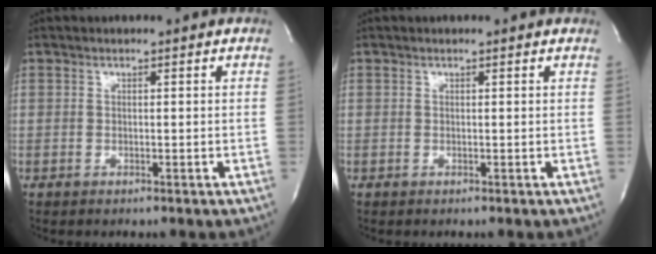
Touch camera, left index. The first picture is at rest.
{"total": 0.6, "force": [0.5, 0.0, 0.2], "torque": [-0.007, 0.002, 0.004]}